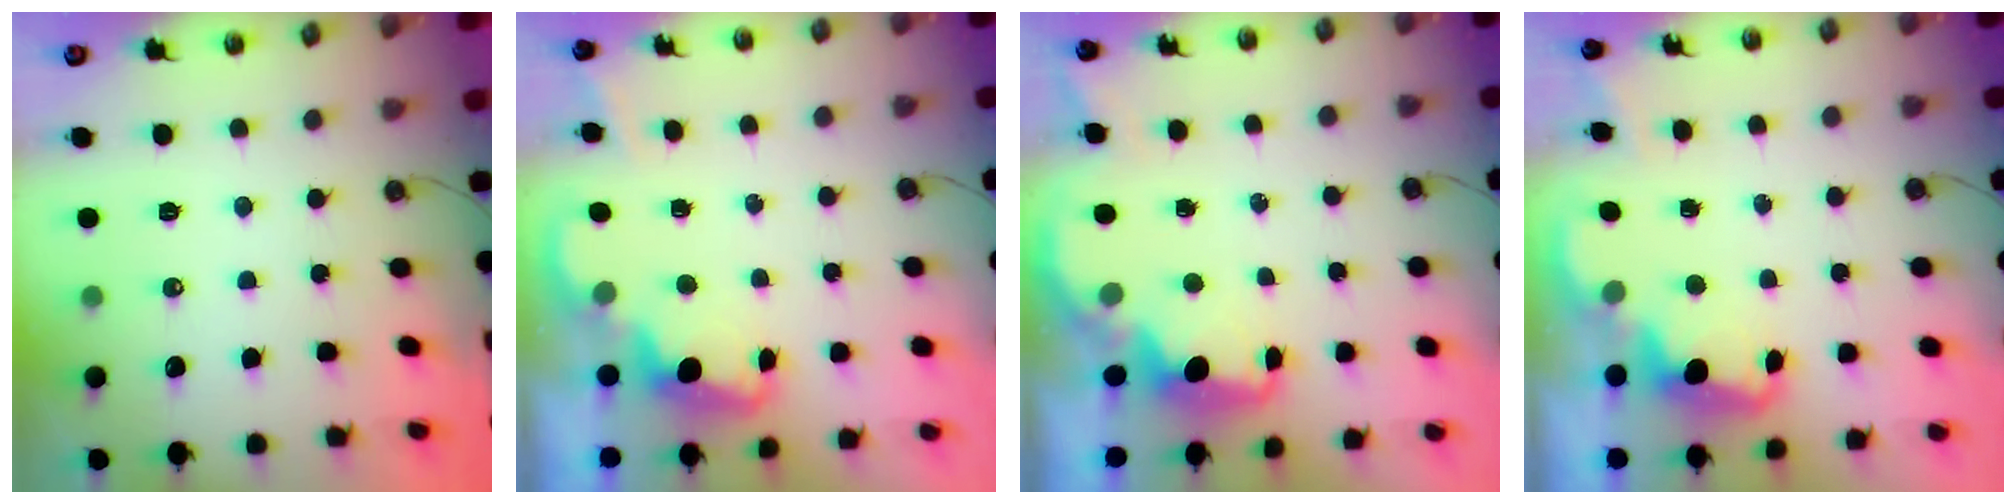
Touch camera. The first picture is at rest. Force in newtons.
{"total": 2.3, "press": 2.2, "slide": 0.6}
{"total": 2.4, "press": 2.2, "slide": 0.8}
{"total": 2.3, "press": 2.2, "slide": 0.7}